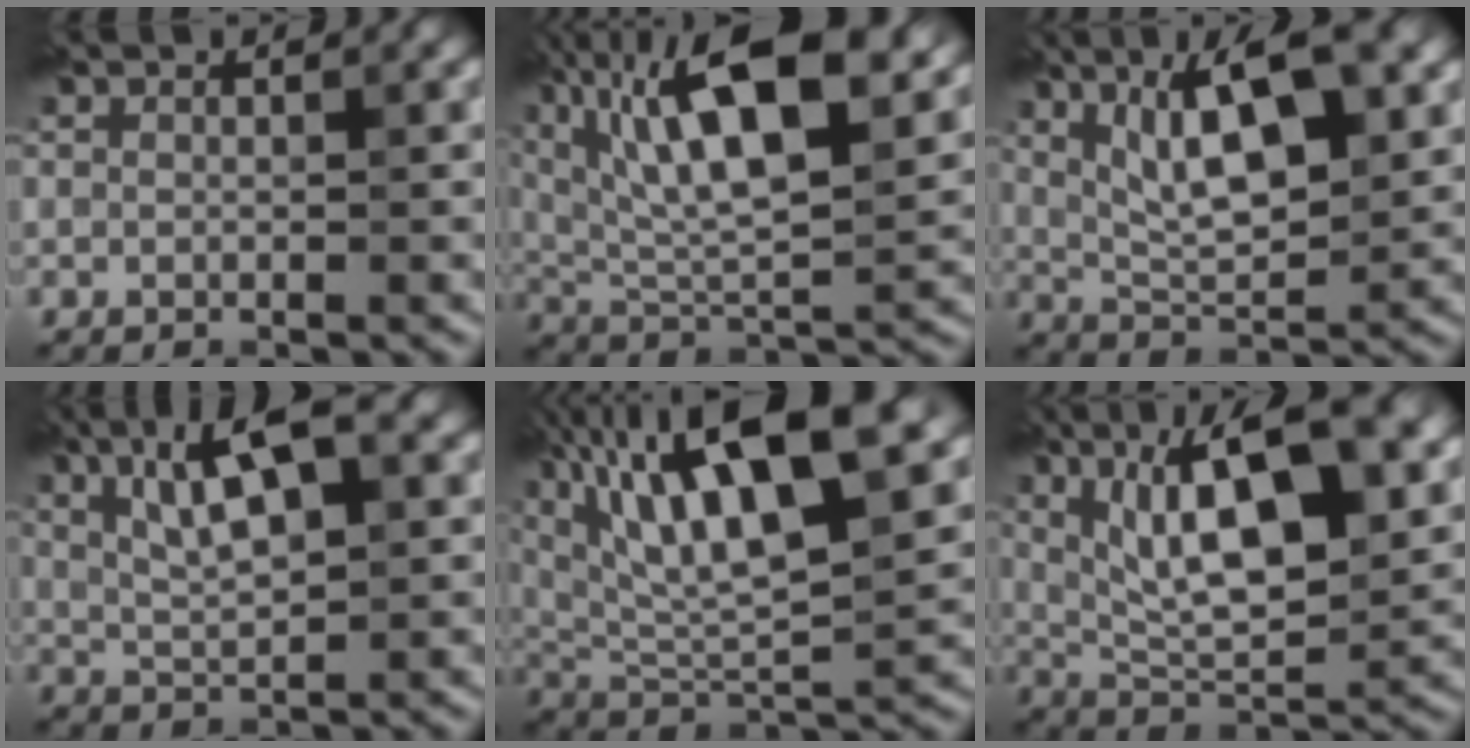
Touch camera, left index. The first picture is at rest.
{"total": 14.4, "force": [6.0, 5.4, 12.0], "torque": [-0.207, 0.015, 0.098]}
{"total": 9.9, "force": [3.9, 3.3, 8.5], "torque": [-0.144, 0.006, 0.067]}
{"total": 8.0, "force": [3.2, 2.4, 6.9], "torque": [-0.122, 0.017, 0.057]}
{"total": 14.9, "force": [7.0, 4.7, 12.3], "torque": [-0.224, 0.022, 0.115]}
{"total": 13.1, "force": [4.5, 4.6, 11.4], "torque": [-0.171, 0.011, 0.070]}